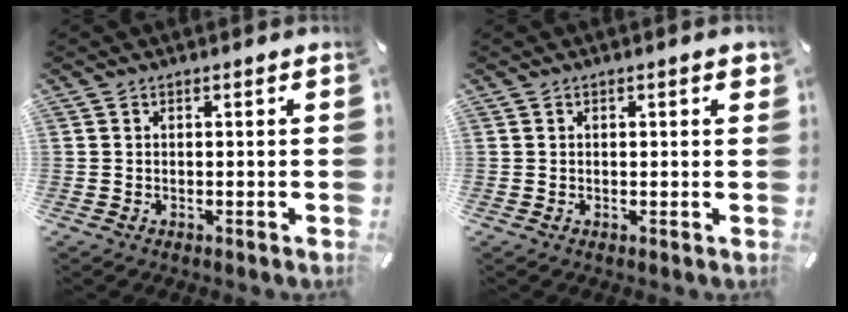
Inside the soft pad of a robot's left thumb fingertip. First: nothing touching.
{"total": 1.1, "force": [0.4, 0.3, 0.9], "torque": [-0.010, 0.000, 0.003]}